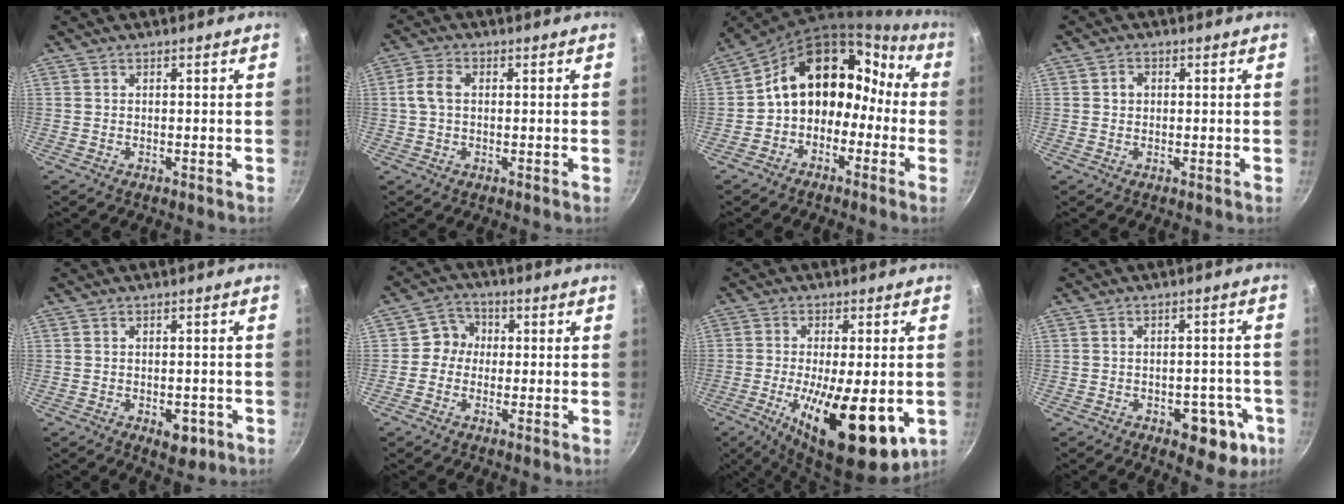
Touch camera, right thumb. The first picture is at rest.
{"total": 4.4, "force": [0.4, 2.9, 3.3], "torque": [-0.075, 0.012, 0.005]}
{"total": 16.0, "force": [-1.8, 12.2, 10.3], "torque": [-0.115, 0.078, -0.042]}
{"total": 1.9, "force": [0.3, 1.6, 0.9], "torque": [-0.007, 0.003, 0.003]}
{"total": 4.2, "force": [-1.7, 2.3, 3.0], "torque": [-0.028, 0.005, -0.017]}
{"total": 5.6, "force": [-0.2, 5.0, 2.5], "torque": [-0.013, 0.016, -0.017]}
{"total": 19.8, "force": [-5.7, 7.0, 17.6], "torque": [-0.260, -0.025, -0.066]}
{"total": 8.9, "force": [-4.2, 4.6, 6.3], "torque": [-0.049, 0.029, -0.047]}